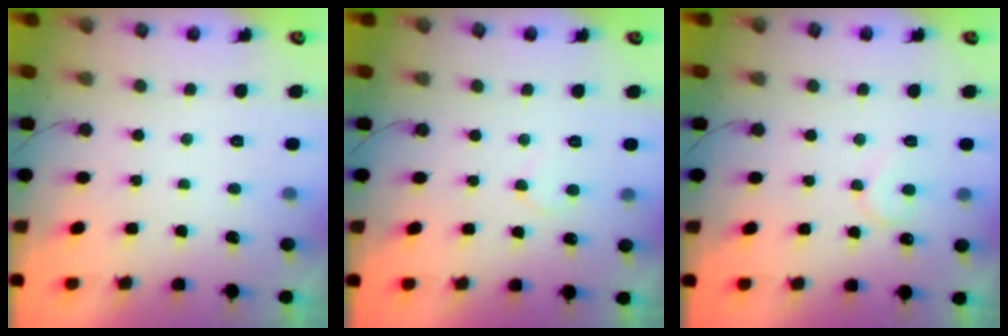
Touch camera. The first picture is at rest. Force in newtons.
{"total": 4.9, "press": 4.9, "slide": 0.5}
{"total": 7.1, "press": 7.1, "slide": 0.5}